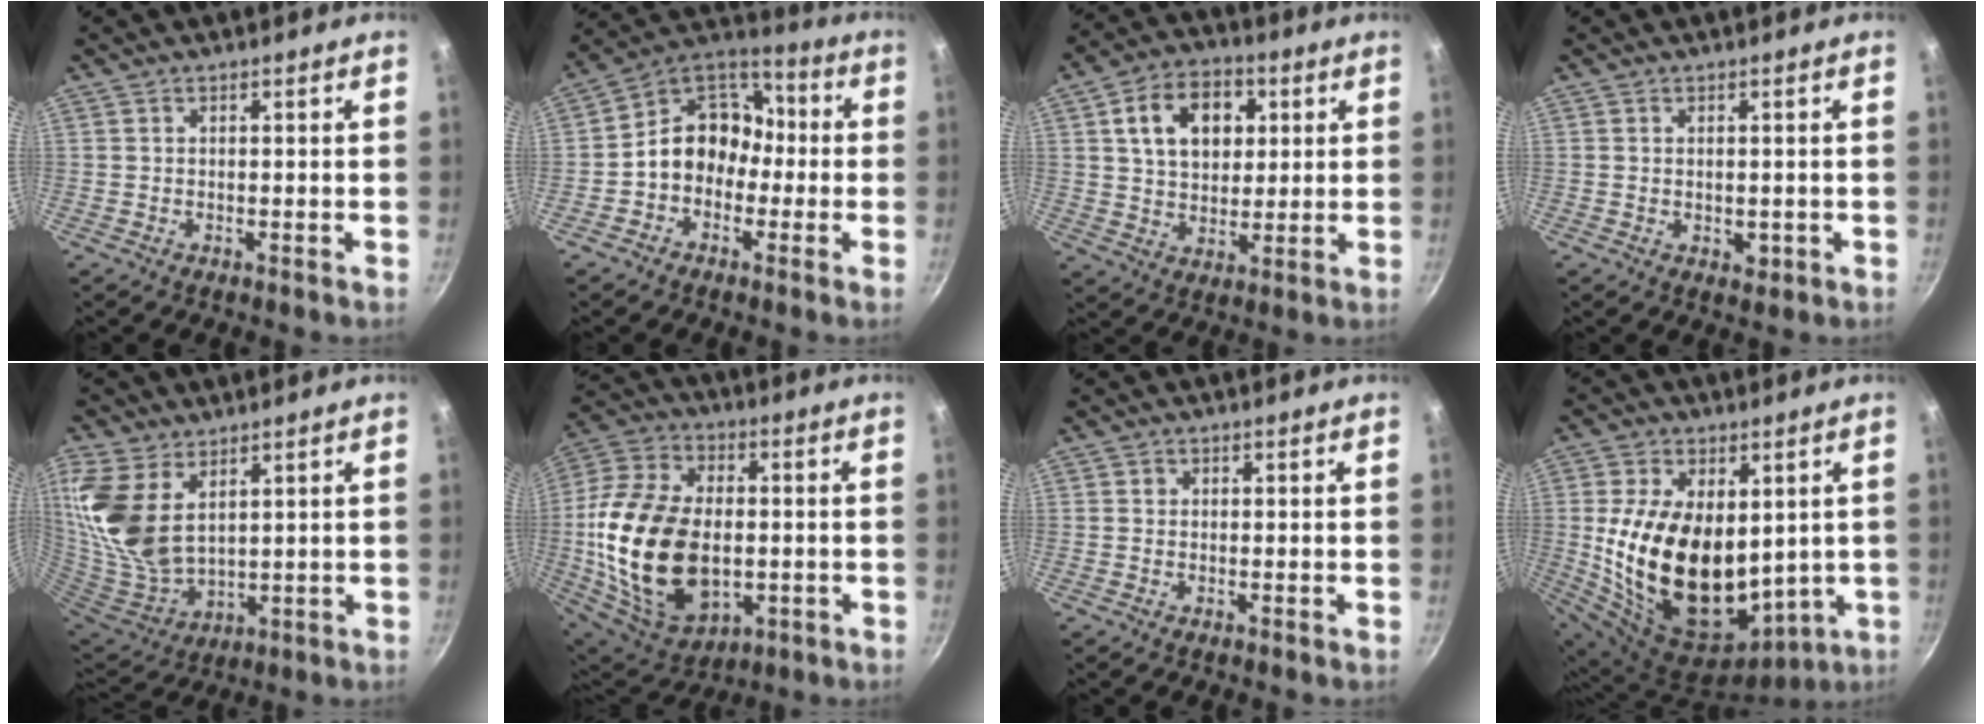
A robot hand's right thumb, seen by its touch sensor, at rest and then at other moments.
{"total": 12.4, "force": [-2.1, 10.2, 6.7], "torque": [-0.060, 0.055, -0.059]}
{"total": 14.5, "force": [3.9, 10.4, 9.4], "torque": [-0.116, 0.002, 0.060]}
{"total": 2.0, "force": [-0.2, 1.4, 1.4], "torque": [-0.017, -0.004, -0.001]}
{"total": 17.2, "force": [7.2, 10.1, 11.9], "torque": [-0.255, -0.033, 0.160]}
{"total": 26.2, "force": [-2.2, 16.6, 20.2], "torque": [-0.382, 0.010, -0.028]}
{"total": 0.6, "force": [0.0, 0.6, 0.1], "torque": [0.004, 0.001, -0.001]}
{"total": 23.7, "force": [2.1, 14.9, 18.3], "torque": [-0.318, -0.028, 0.062]}